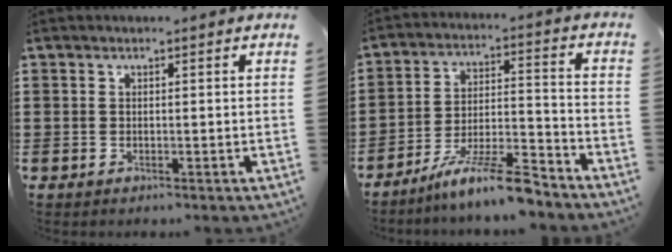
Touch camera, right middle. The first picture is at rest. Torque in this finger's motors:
{"motor_torque": [2.14, 0.00, 0.58, 0.19]}